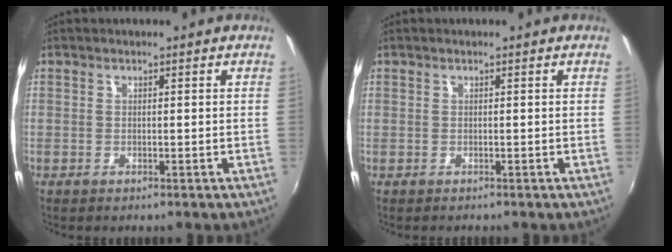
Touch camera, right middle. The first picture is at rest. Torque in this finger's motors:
{"motor_torque": [-1.27, 0.40, -0.47, -0.18]}